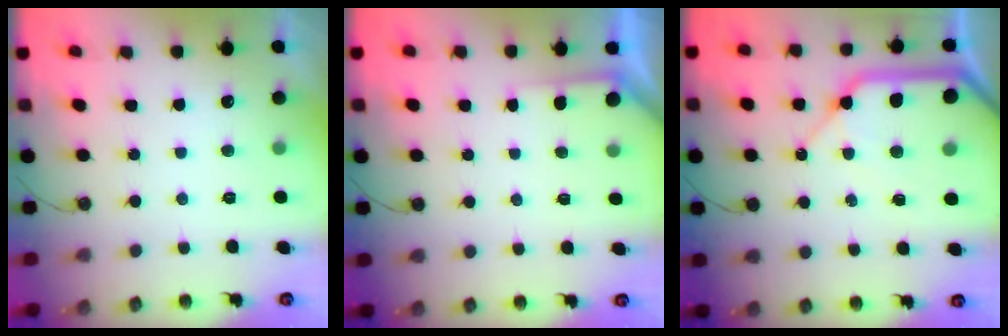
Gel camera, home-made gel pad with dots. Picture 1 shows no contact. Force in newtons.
{"total": 3.2, "press": 3.2, "slide": 0.2}
{"total": 18.4, "press": 18.2, "slide": 2.5}